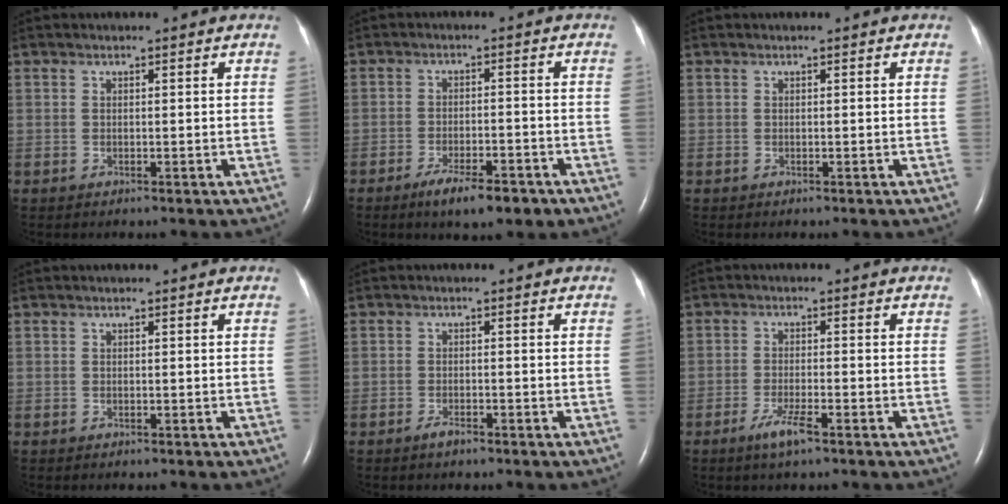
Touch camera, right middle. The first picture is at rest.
{"total": 6.6, "force": [-4.5, 1.7, 4.5], "torque": [-0.076, -0.006, -0.068]}
{"total": 0.0}
{"total": 0.0}
{"total": 1.6, "force": [-1.3, 0.3, 0.9], "torque": [-0.020, -0.002, -0.022]}
{"total": 3.8, "force": [-2.5, 0.3, 2.9], "torque": [-0.066, -0.007, -0.046]}